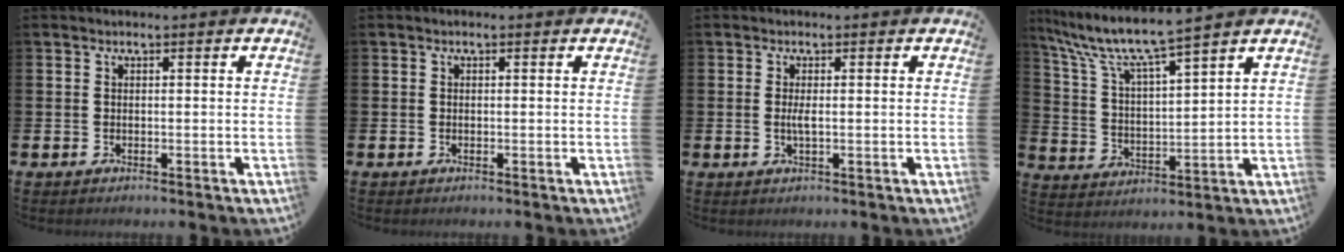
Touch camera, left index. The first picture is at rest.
{"total": 0.0}
{"total": 1.5, "force": [-0.1, 0.3, 1.5], "torque": [-0.024, -0.003, -0.004]}
{"total": 7.4, "force": [6.7, 0.4, 3.3], "torque": [-0.096, -0.044, 0.110]}